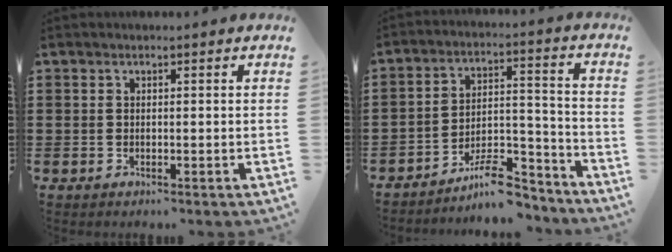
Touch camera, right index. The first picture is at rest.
{"total": 10.1, "force": [-8.2, 3.1, 5.0], "torque": [-0.063, 0.044, -0.147]}